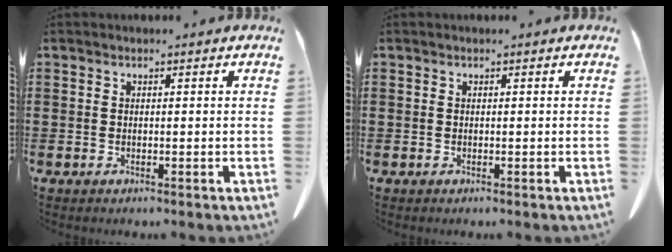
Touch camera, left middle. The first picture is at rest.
{"total": 0.0}